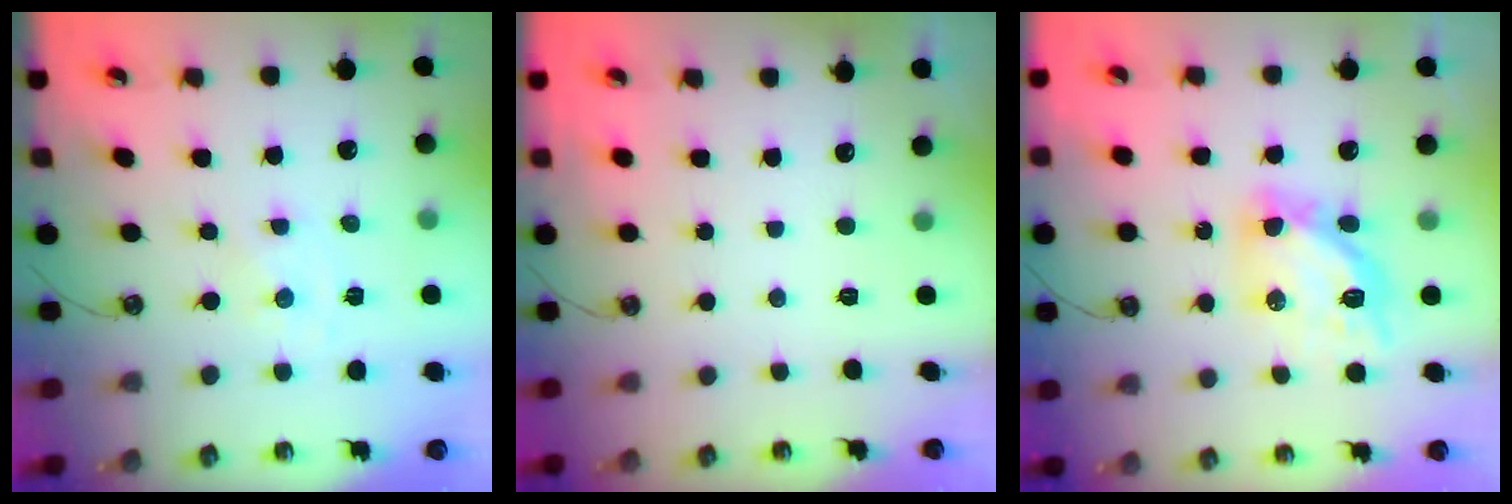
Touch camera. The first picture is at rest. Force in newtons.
{"total": 0.0}
{"total": 11.6, "press": 11.5, "slide": 1.3}